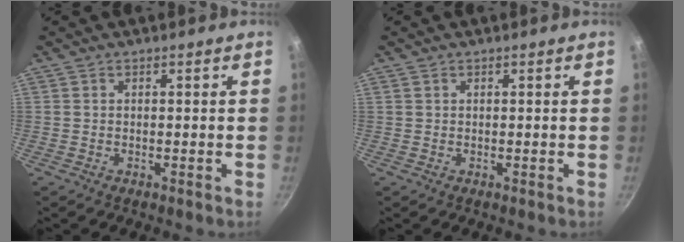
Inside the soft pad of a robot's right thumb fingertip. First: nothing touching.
{"total": 0.0}